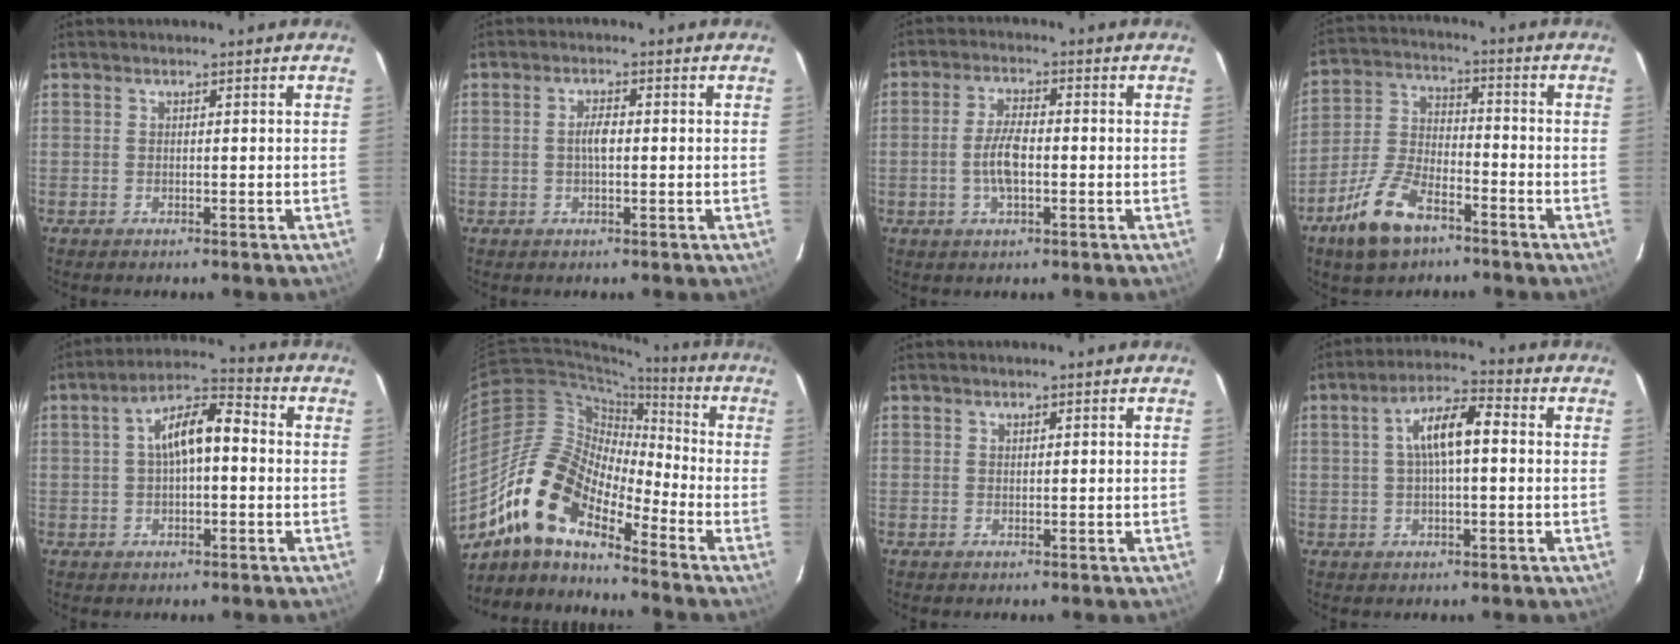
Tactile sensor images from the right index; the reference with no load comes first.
{"total": 2.4, "force": [-0.1, 0.8, 2.2], "torque": [-0.043, 0.004, -0.002]}
{"total": 5.7, "force": [-1.1, 2.0, 5.2], "torque": [-0.105, 0.003, -0.019]}
{"total": 12.2, "force": [-7.7, 5.8, 7.4], "torque": [-0.166, 0.003, -0.143]}
{"total": 9.0, "force": [0.6, 3.6, 8.3], "torque": [-0.148, 0.029, 0.009]}
{"total": 14.1, "force": [-10.3, 5.1, 8.1], "torque": [-0.134, 0.010, -0.214]}
{"total": 0.0}
{"total": 7.9, "force": [0.8, 2.4, 7.5], "torque": [-0.136, 0.018, 0.014]}